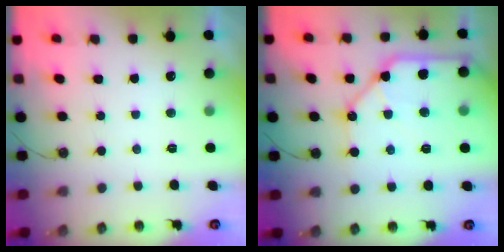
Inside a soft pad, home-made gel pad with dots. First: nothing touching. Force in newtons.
{"total": 13.1, "press": 13.0, "slide": 1.9}